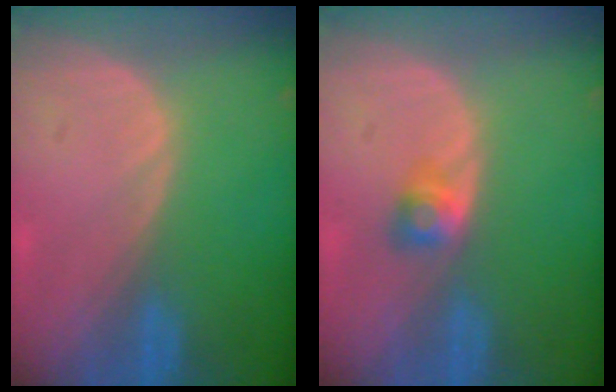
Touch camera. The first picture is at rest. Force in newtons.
{"total": 2.7, "press": 2.4, "slide": 1.1}